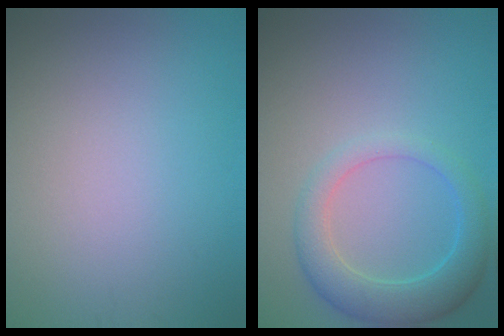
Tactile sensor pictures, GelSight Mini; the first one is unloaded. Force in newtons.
{"total": 4.4, "press": 4.4, "slide": 0.3}